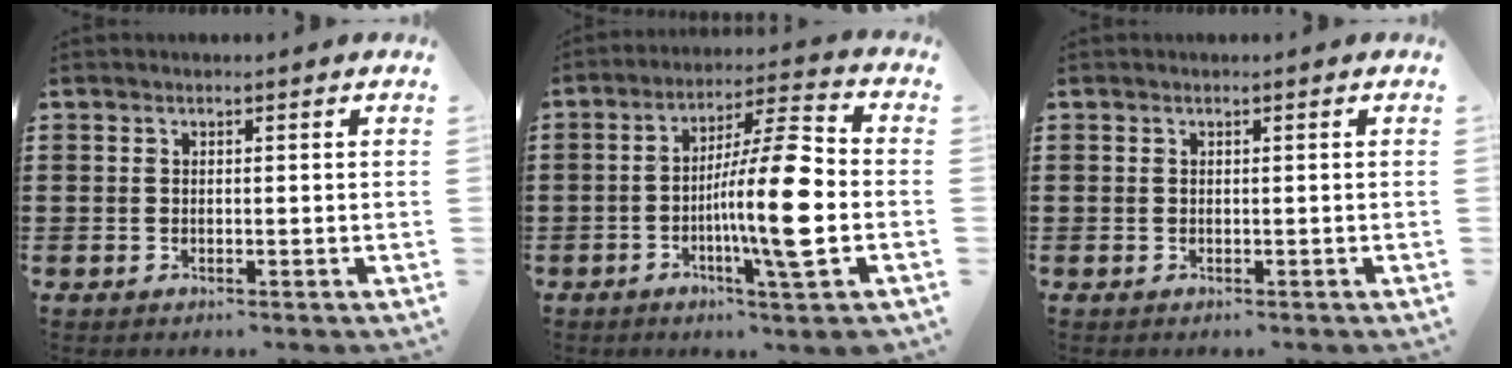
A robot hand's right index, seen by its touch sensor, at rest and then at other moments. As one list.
[{"total": 13.3, "force": [-2.5, 1.2, 13.0], "torque": [-0.217, -0.007, -0.053]}, {"total": 0.0}]